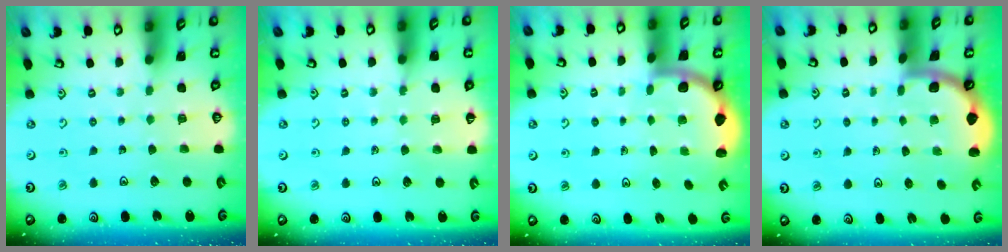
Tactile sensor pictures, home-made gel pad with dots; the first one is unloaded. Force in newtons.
{"total": 5.4, "press": 5.3, "slide": 1.3}
{"total": 2.6, "press": 2.6, "slide": 0.4}
{"total": 1.8, "press": 1.8, "slide": 0.2}